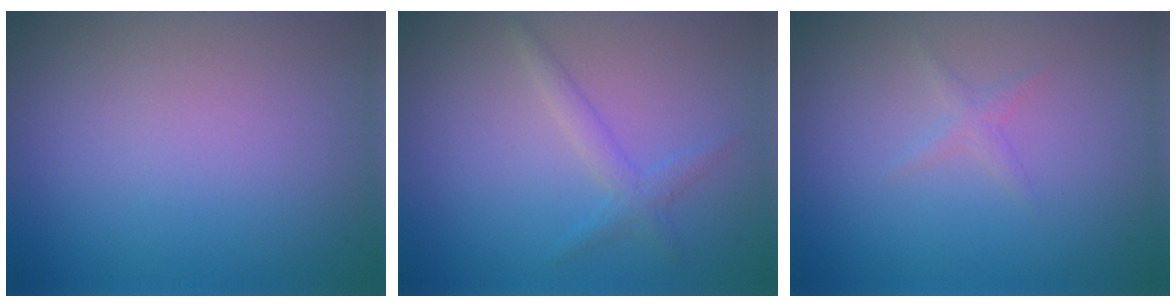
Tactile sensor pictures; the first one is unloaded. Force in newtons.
{"total": 1.7, "press": 1.7, "slide": 0.1}
{"total": 0.9, "press": 0.8, "slide": 0.1}